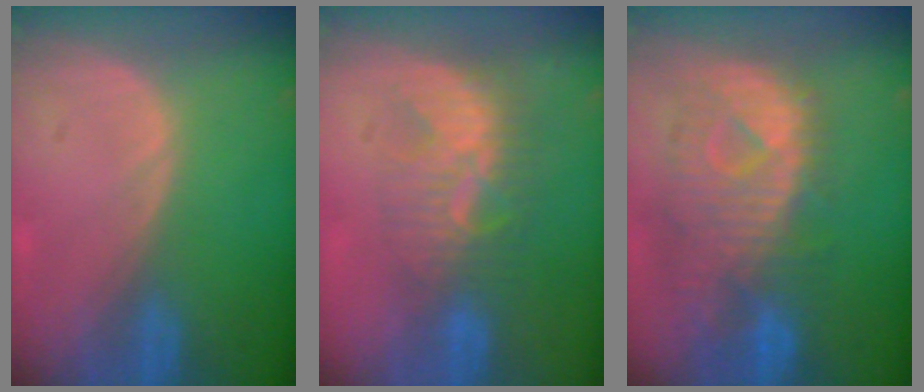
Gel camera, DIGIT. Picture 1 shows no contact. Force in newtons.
{"total": 8.1, "press": 7.4, "slide": 3.4}
{"total": 11.3, "press": 9.9, "slide": 5.4}